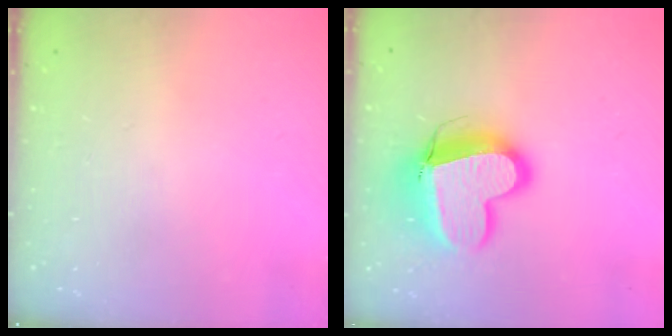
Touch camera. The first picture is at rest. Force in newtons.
{"total": 16.2, "press": 16.0, "slide": 2.1}